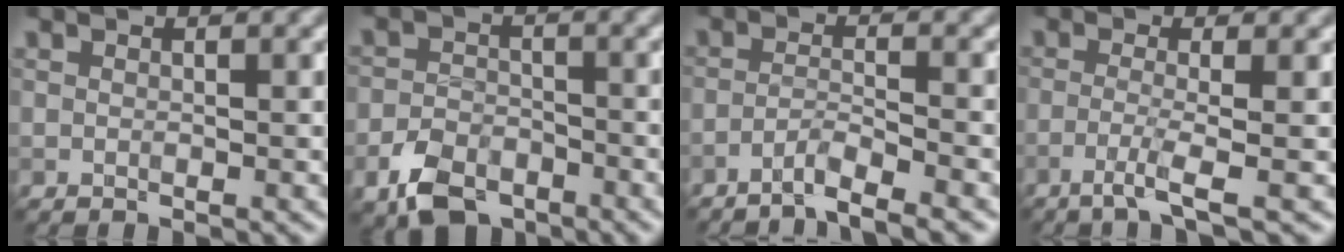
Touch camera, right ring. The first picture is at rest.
{"total": 5.1, "force": [-3.3, 3.1, 2.4], "torque": [-0.049, -0.004, -0.066]}
{"total": 2.7, "force": [-2.2, 0.2, 1.7], "torque": [-0.023, 0.003, -0.051]}
{"total": 2.8, "force": [-1.3, 0.2, 2.4], "torque": [-0.041, 0.000, -0.042]}